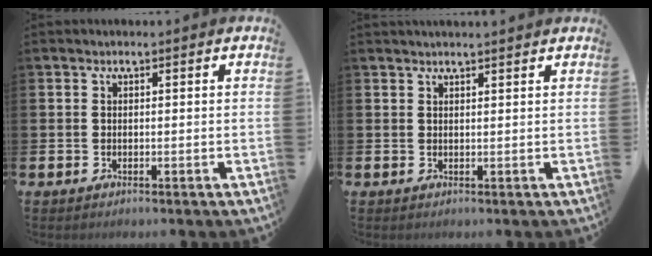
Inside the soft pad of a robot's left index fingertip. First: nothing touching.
{"total": 1.2, "force": [1.1, -0.1, 0.2], "torque": [0.006, -0.005, 0.019]}